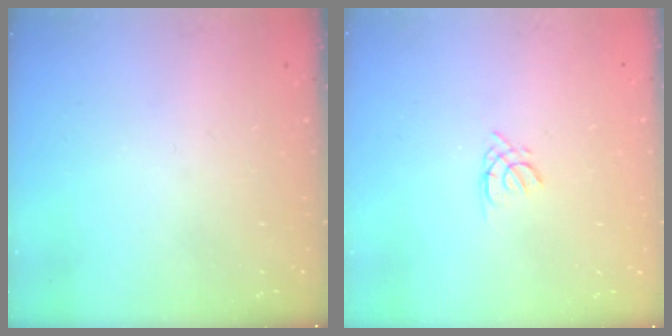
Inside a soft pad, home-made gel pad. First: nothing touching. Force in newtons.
{"total": 1.7, "press": 1.7, "slide": 0.3}